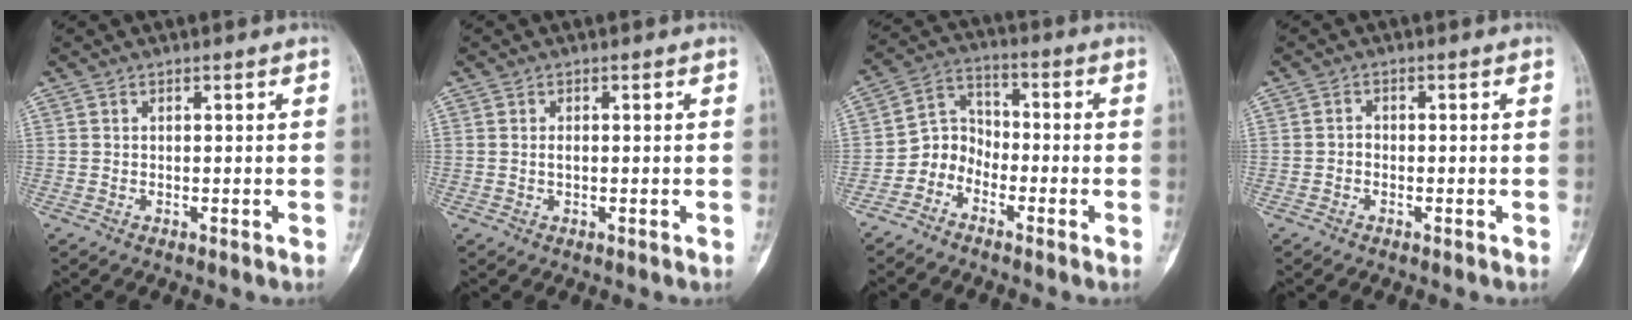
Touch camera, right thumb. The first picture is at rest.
{"total": 1.0, "force": [0.0, 0.5, 0.8], "torque": [-0.016, 0.000, 0.001]}
{"total": 6.0, "force": [-3.4, 4.7, 1.5], "torque": [-0.002, 0.048, -0.080]}
{"total": 1.2, "force": [-0.5, 1.0, 0.5], "torque": [-0.002, 0.005, -0.012]}